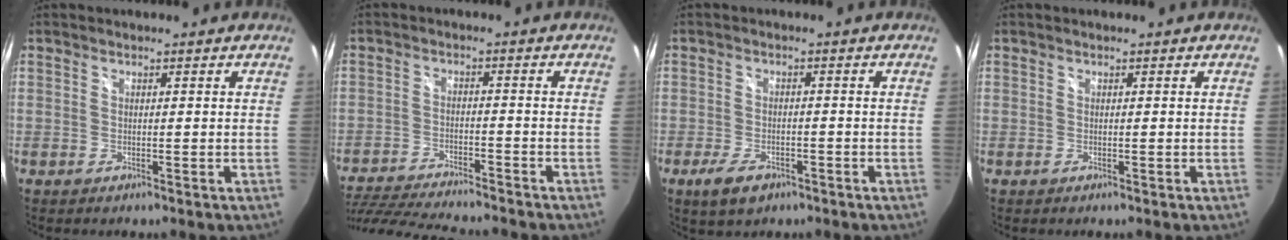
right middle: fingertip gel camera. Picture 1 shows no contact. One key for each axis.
{"total": 17.1, "fx": -15.0, "fy": 2.9, "fz": 7.8, "tx": -0.167, "ty": -0.035, "tz": -0.241}
{"total": 5.5, "fx": -3.4, "fy": 2.8, "fz": 3.3, "tx": -0.082, "ty": -0.013, "tz": -0.057}
{"total": 0.0}